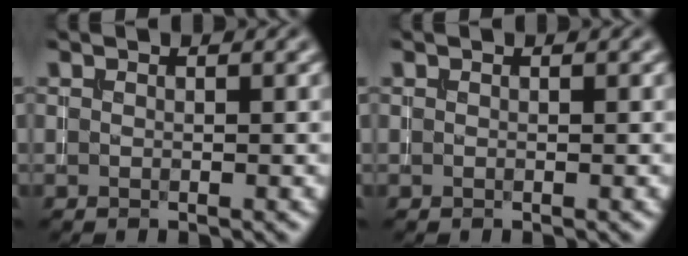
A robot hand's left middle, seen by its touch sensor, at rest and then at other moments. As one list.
[{"total": 0.0}]